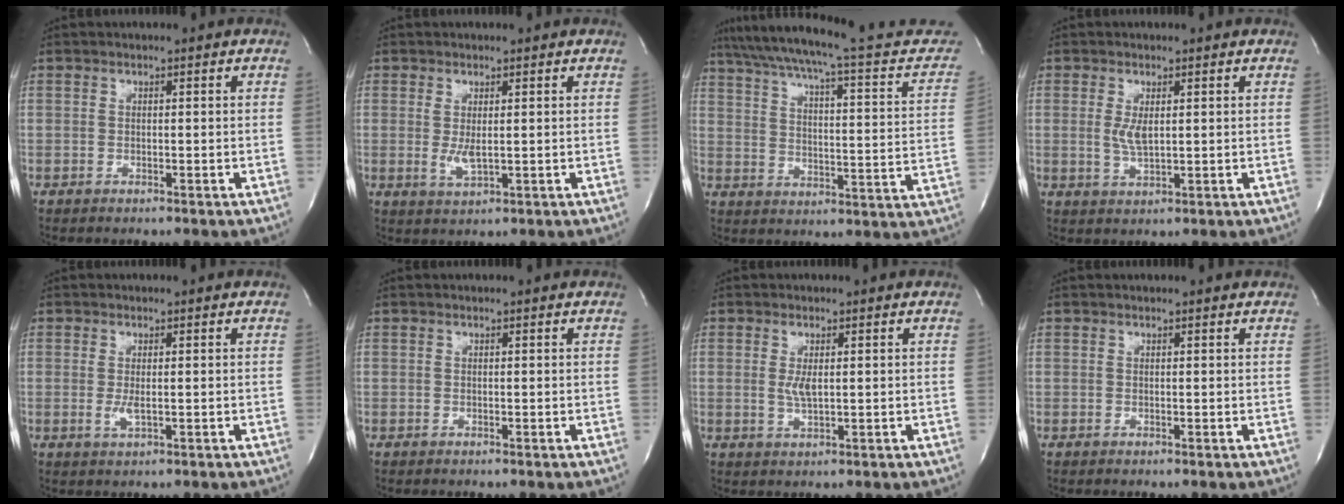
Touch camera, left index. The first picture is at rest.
{"total": 2.5, "force": [-0.5, 0.7, 2.3], "torque": [-0.049, -0.014, 0.001]}
{"total": 25.2, "force": [22.5, 2.2, 11.3], "torque": [-0.171, -0.037, 0.287]}
{"total": 2.8, "force": [-0.1, 0.9, 2.7], "torque": [-0.056, -0.012, 0.006]}
{"total": 1.8, "force": [-0.7, 0.4, 1.6], "torque": [-0.036, -0.010, -0.008]}
{"total": 0.0}
{"total": 2.3, "force": [-0.2, 0.6, 2.3], "torque": [-0.048, -0.010, 0.002]}
{"total": 1.8, "force": [1.7, 0.3, 0.3], "torque": [-0.011, 0.010, 0.011]}